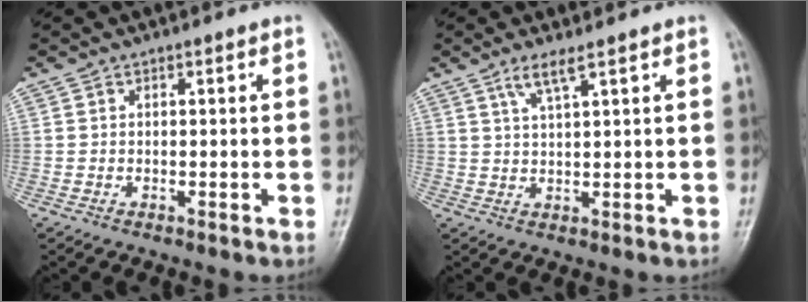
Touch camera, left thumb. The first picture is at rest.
{"total": 3.2, "force": [2.1, 0.1, 2.4], "torque": [-0.055, -0.008, 0.051]}